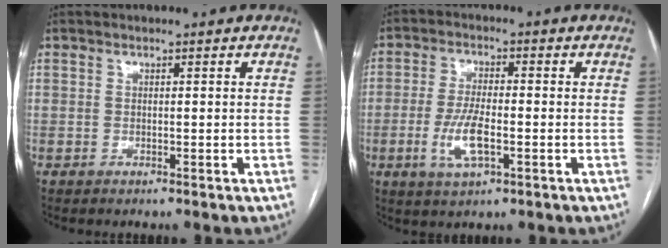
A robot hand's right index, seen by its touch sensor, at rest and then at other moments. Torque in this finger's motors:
{"motor_torque": [0.55, -0.55, 0.02, 0.01]}